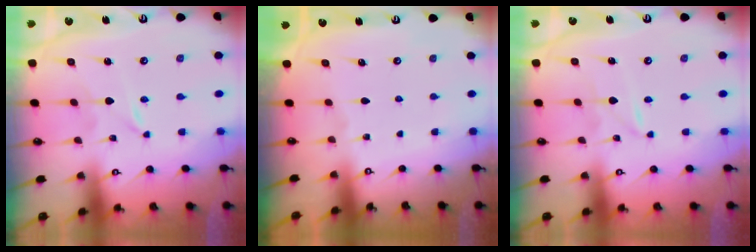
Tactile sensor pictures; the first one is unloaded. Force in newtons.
{"total": 0.0}
{"total": 1.6, "press": 1.6, "slide": 0.2}